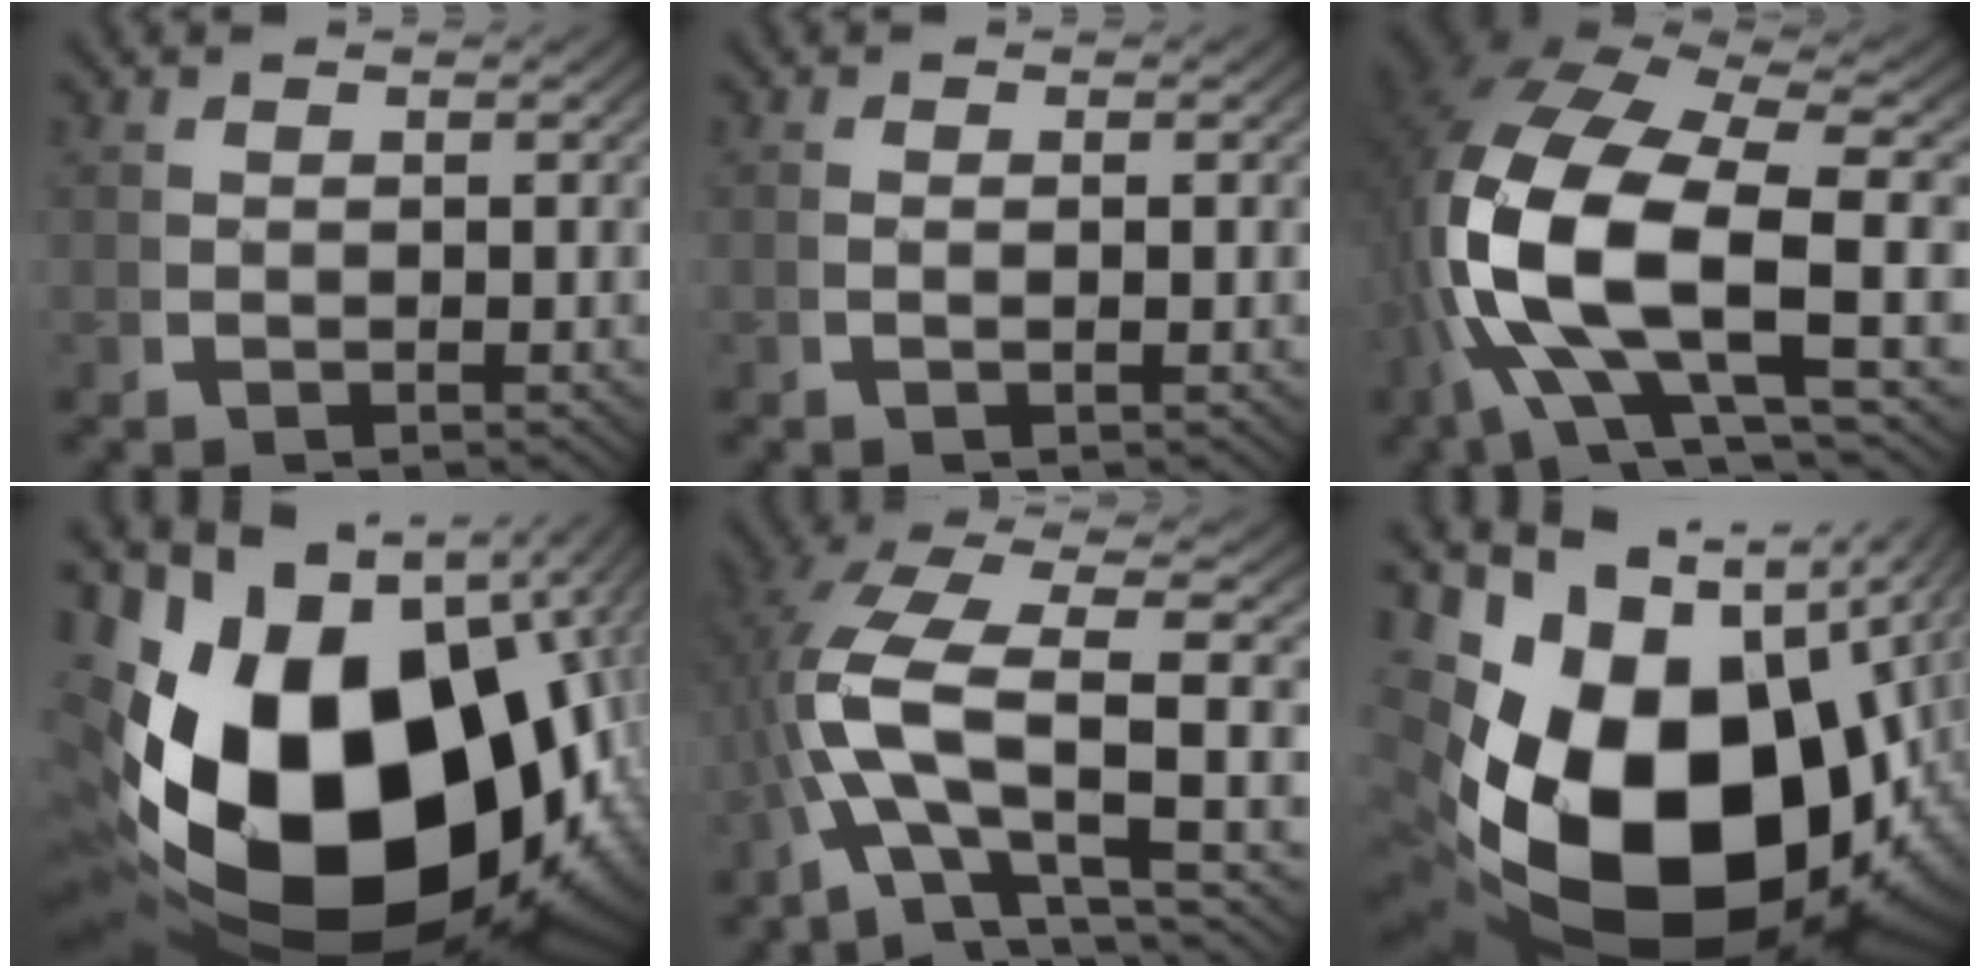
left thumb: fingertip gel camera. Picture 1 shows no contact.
{"total": 0.6, "force": [0.0, -0.1, 0.6], "torque": [-0.016, 0.001, 0.000]}
{"total": 15.8, "force": [-0.5, 9.1, 12.9], "torque": [-0.299, -0.043, 0.010]}
{"total": 32.1, "force": [-2.5, 20.7, 24.4], "torque": [-0.453, -0.074, 0.002]}
{"total": 8.9, "force": [-0.8, 4.9, 7.4], "torque": [-0.191, -0.031, 0.002]}
{"total": 26.1, "force": [-0.8, 17.2, 19.6], "torque": [-0.355, -0.055, 0.014]}